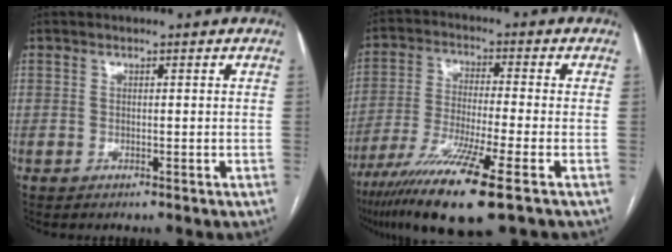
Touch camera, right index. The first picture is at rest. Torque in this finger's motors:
{"motor_torque": [1.28, -0.86, 1.05, 0.21]}